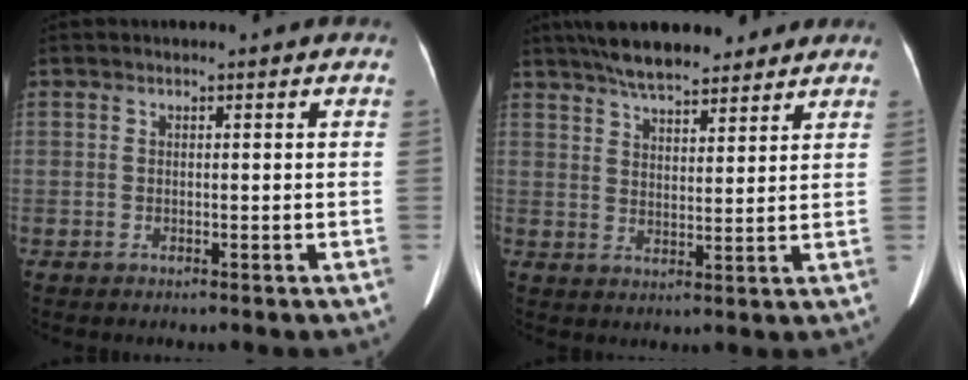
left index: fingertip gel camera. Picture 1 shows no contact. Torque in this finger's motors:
{"motor_torque": [0.75, -1.39, 0.14, 0.02]}